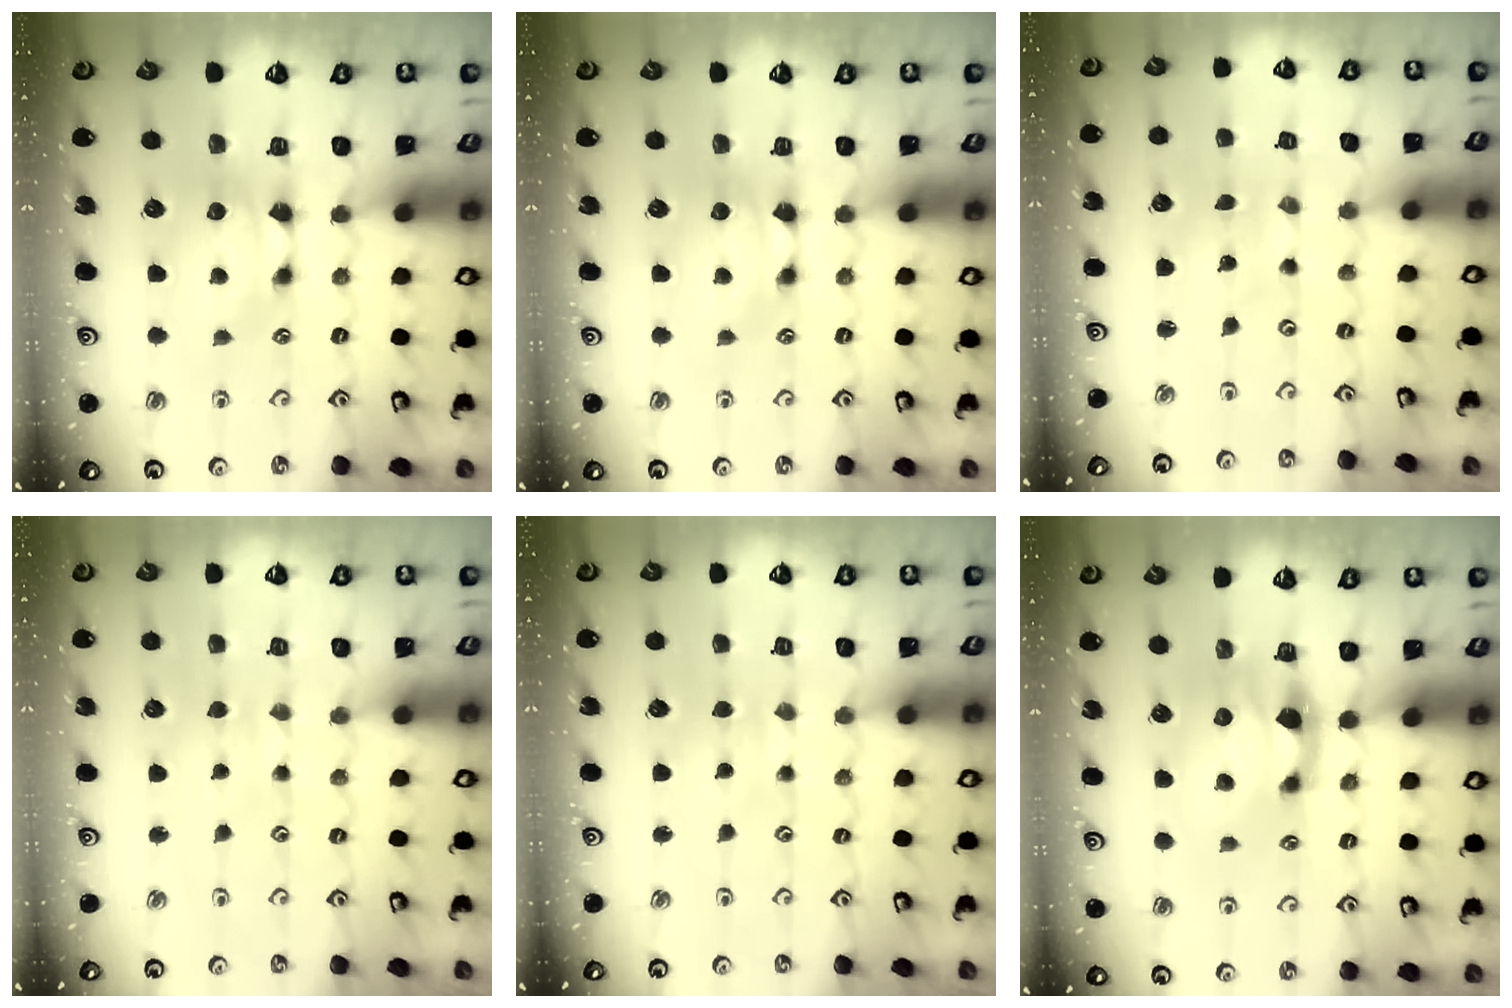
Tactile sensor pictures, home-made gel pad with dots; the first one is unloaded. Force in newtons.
{"total": 0.0}
{"total": 6.4, "press": 6.4, "slide": 0.4}
{"total": 3.9, "press": 3.9, "slide": 0.2}
{"total": 4.2, "press": 4.2, "slide": 0.0}
{"total": 1.9, "press": 1.4, "slide": 1.2}